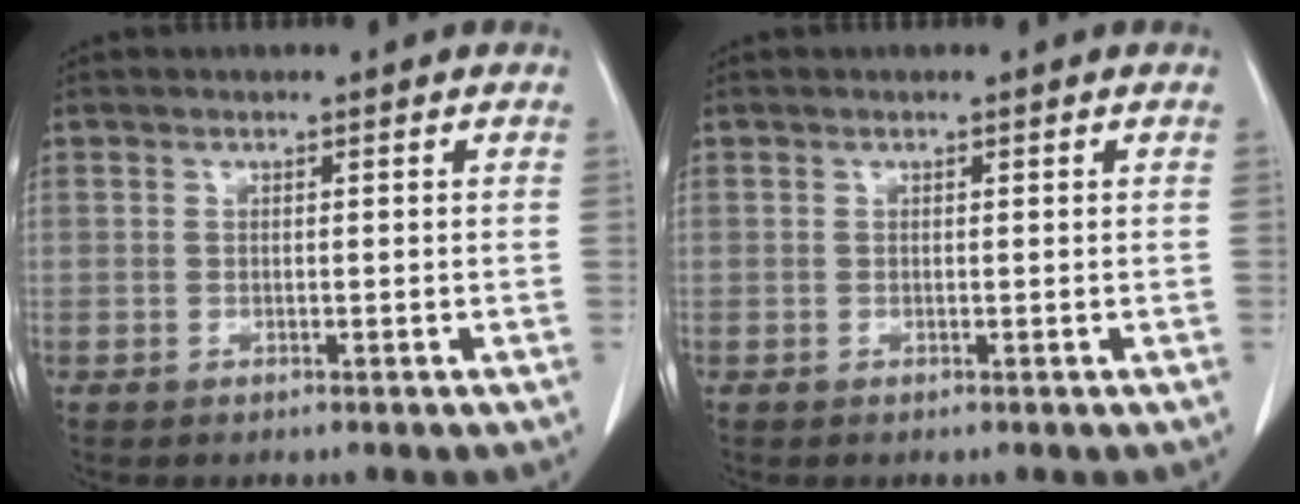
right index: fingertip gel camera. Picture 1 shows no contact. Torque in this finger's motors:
{"motor_torque": [0.03, -0.05, -0.01, 0.00]}